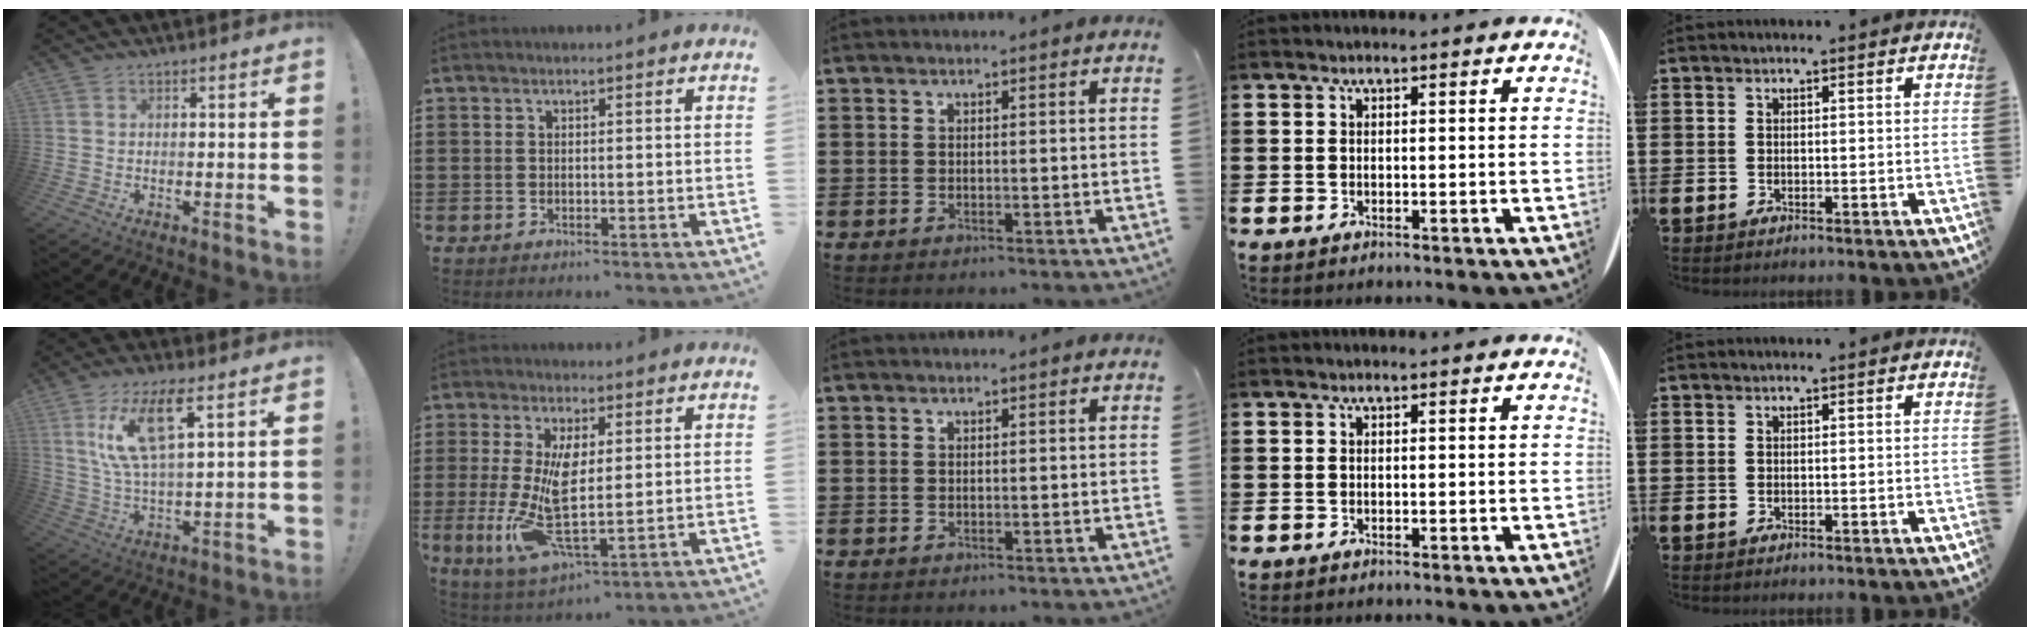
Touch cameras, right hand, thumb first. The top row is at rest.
{"thumb": {"total": 13.8, "force": [7.0, 4.4, 11.1], "torque": [-0.221, -0.010, 0.118]}, "index": {"total": 9.9, "force": [1.0, 3.8, 9.1], "torque": [-0.189, -0.017, 0.019]}}